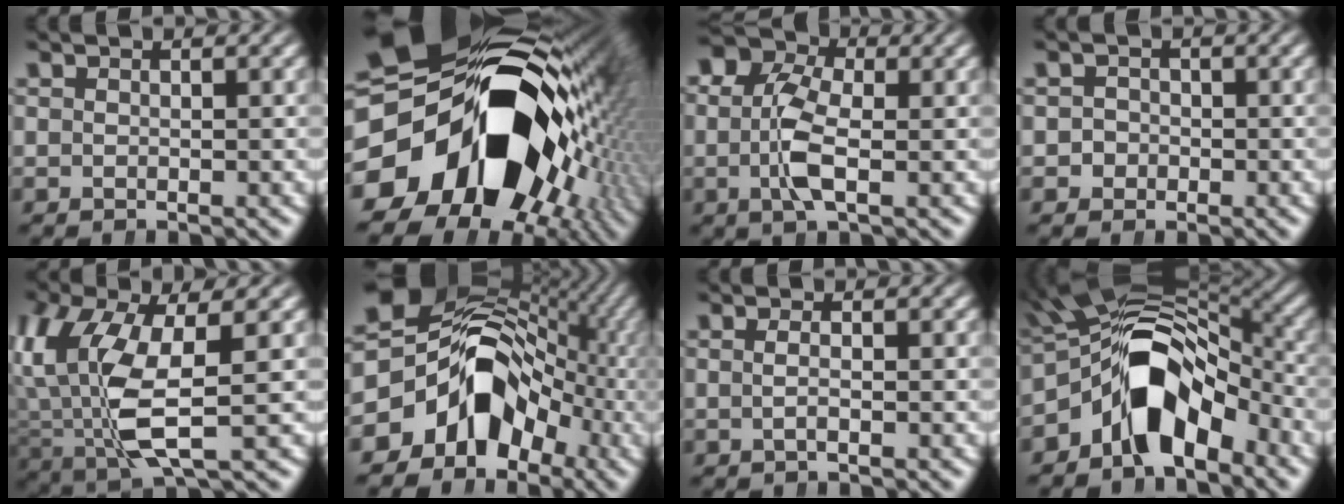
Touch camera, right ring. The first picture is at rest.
{"total": 32.5, "force": [-2.2, 22.0, 23.8], "torque": [-0.375, -0.047, -0.032]}
{"total": 5.6, "force": [0.3, 3.8, 4.1], "torque": [-0.085, -0.011, -0.002]}
{"total": 1.8, "force": [-0.8, 1.6, 0.0], "torque": [-0.002, -0.013, -0.014]}
{"total": 9.2, "force": [1.0, 4.8, 7.8], "torque": [-0.178, -0.026, 0.036]}
{"total": 19.1, "force": [0.4, 14.7, 12.1], "torque": [-0.212, -0.024, -0.001]}
{"total": 1.2, "force": [-0.6, -0.4, 1.0], "torque": [-0.022, -0.009, -0.008]}
{"total": 12.6, "force": [-0.7, 7.8, 9.9], "torque": [-0.159, -0.011, -0.012]}